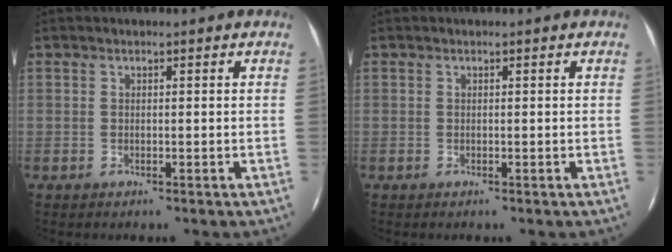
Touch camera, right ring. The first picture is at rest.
{"total": 0.0}